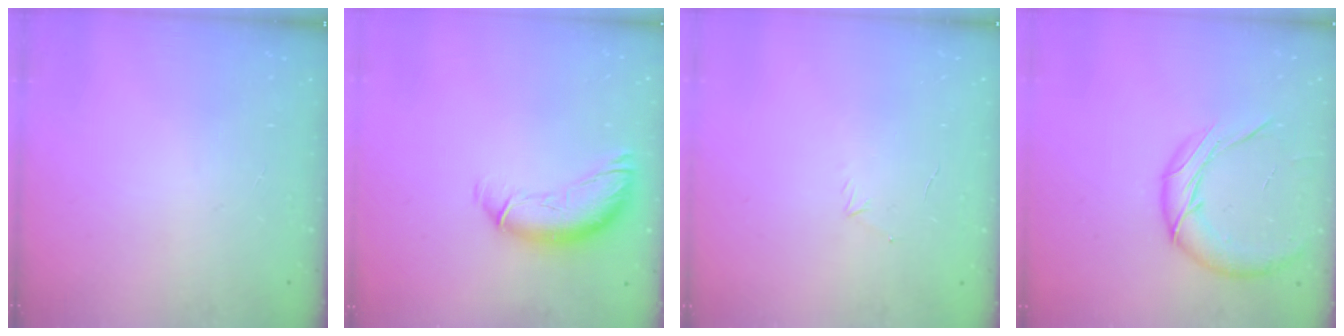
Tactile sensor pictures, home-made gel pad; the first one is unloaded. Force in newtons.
{"total": 12.6, "press": 12.4, "slide": 1.8}
{"total": 3.2, "press": 3.1, "slide": 0.8}
{"total": 13.1, "press": 13.0, "slide": 1.8}